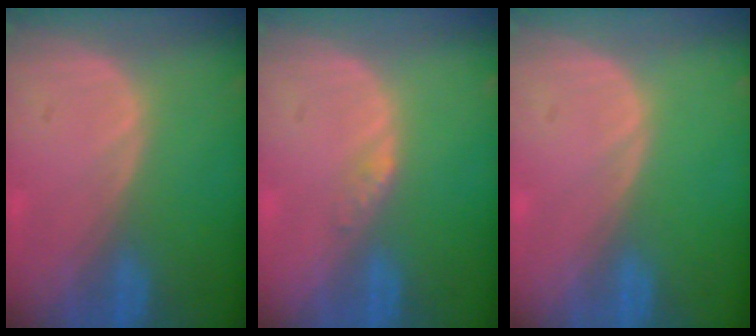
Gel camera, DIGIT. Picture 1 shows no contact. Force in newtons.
{"total": 1.2, "press": 1.2, "slide": 0.1}
{"total": 0.0}